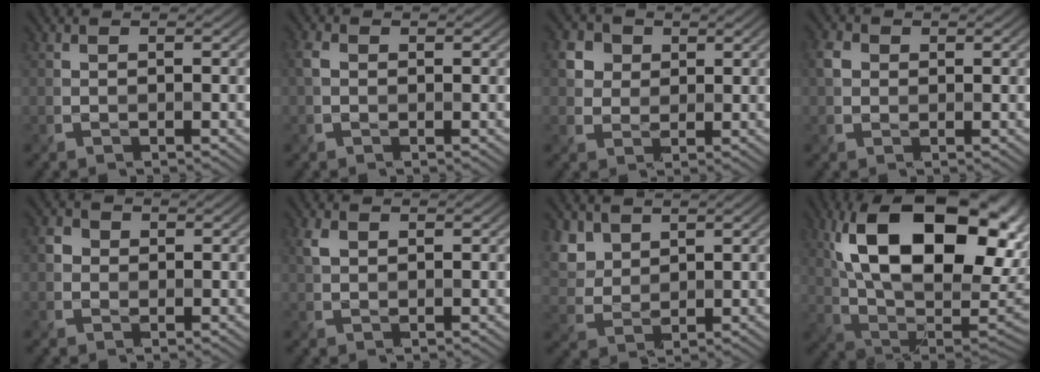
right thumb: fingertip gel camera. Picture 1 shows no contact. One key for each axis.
{"total": 2.0, "fx": 0.1, "fy": 1.5, "fz": 1.3, "tx": -0.035, "ty": 0.000, "tz": 0.001}
{"total": 3.9, "fx": 1.6, "fy": 3.3, "fz": 1.3, "tx": -0.043, "ty": -0.004, "tz": 0.036}
{"total": 2.4, "fx": 0.5, "fy": 2.1, "fz": 1.1, "tx": -0.030, "ty": 0.003, "tz": 0.006}
{"total": 1.9, "fx": 0.2, "fy": 1.8, "fz": 0.5, "tx": -0.015, "ty": -0.002, "tz": 0.001}
{"total": 1.7, "fx": 0.8, "fy": 1.1, "fz": 1.1, "tx": -0.033, "ty": 0.001, "tz": 0.019}
{"total": 5.2, "fx": 3.5, "fy": 3.1, "fz": 2.1, "tx": -0.069, "ty": -0.001, "tz": 0.081}
{"total": 20.5, "fx": 6.2, "fy": 11.6, "fz": 15.7, "tx": -0.269, "ty": 0.025, "tz": 0.107}